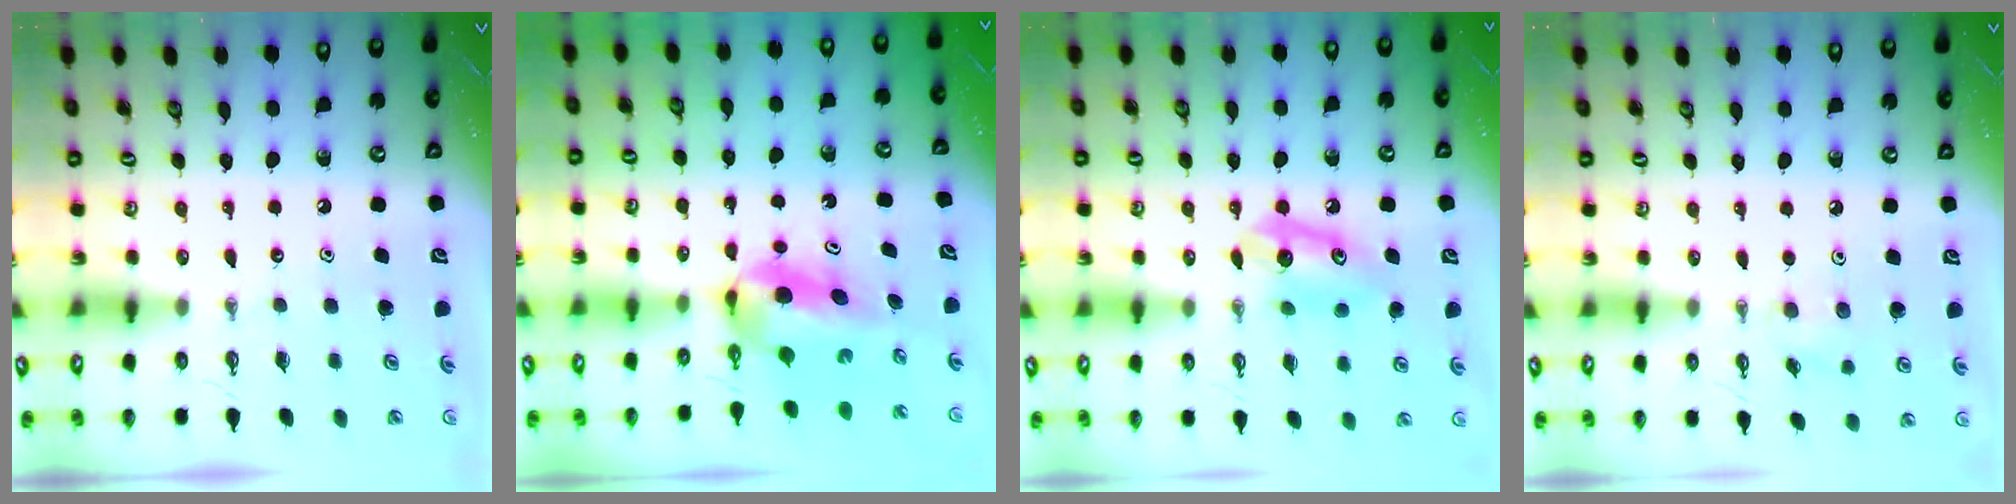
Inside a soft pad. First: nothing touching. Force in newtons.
{"total": 5.5, "press": 5.2, "slide": 1.8}
{"total": 7.7, "press": 7.5, "slide": 1.3}
{"total": 5.5, "press": 5.4, "slide": 1.1}